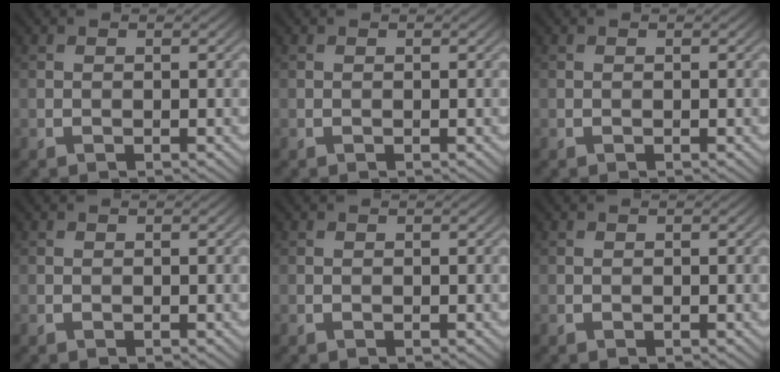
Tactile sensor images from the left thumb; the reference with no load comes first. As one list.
[{"total": 0.0}, {"total": 0.0}, {"total": 0.0}, {"total": 0.0}, {"total": 0.0}]